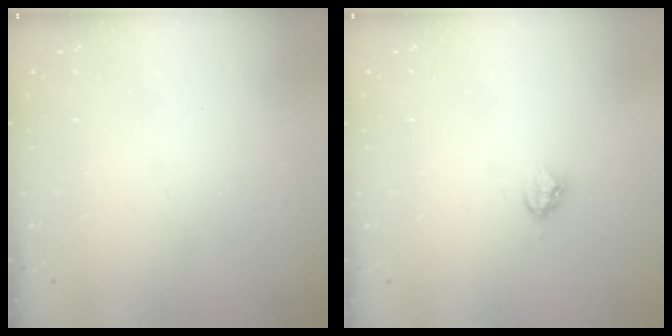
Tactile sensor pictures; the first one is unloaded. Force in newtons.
{"total": 3.6, "press": 3.5, "slide": 0.6}